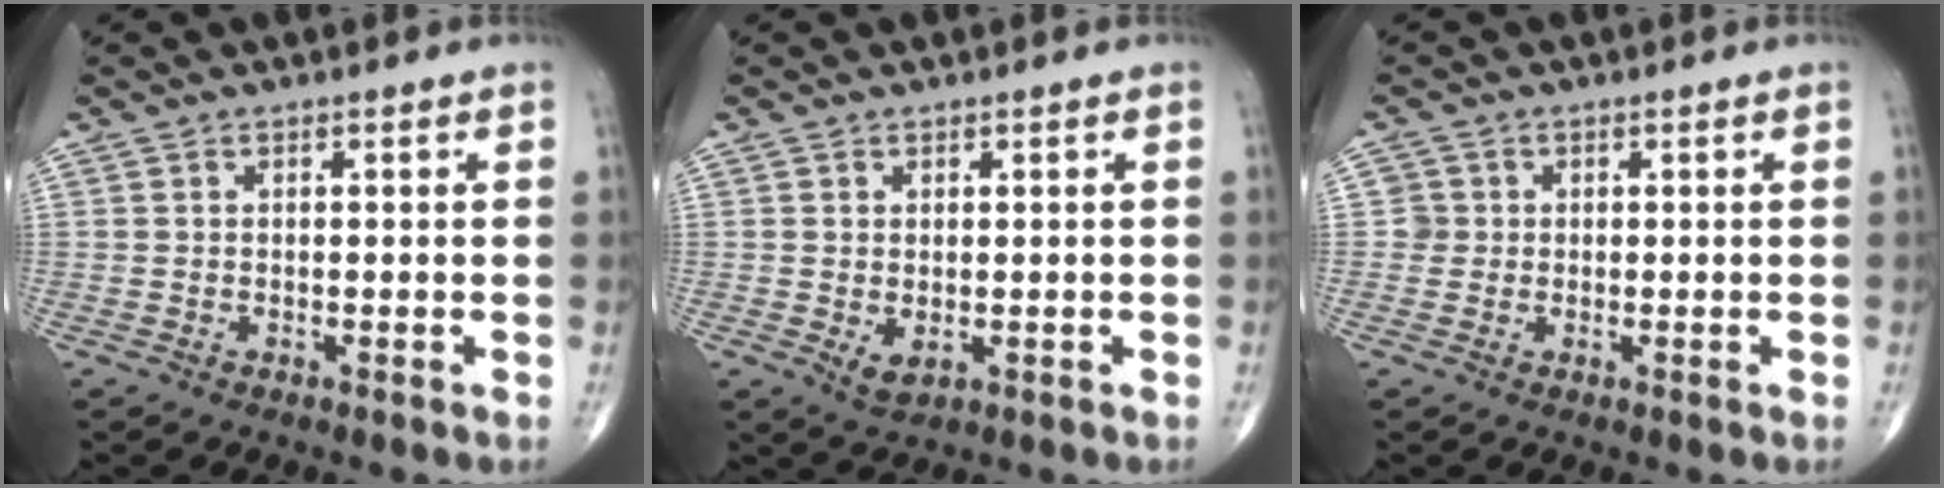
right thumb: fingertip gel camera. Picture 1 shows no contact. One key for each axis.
{"total": 2.6, "fx": -0.3, "fy": 1.6, "fz": 2.0, "tx": -0.030, "ty": -0.004, "tz": 0.004}
{"total": 2.0, "fx": 0.0, "fy": 2.0, "fz": -0.1, "tx": 0.017, "ty": 0.007, "tz": -0.003}